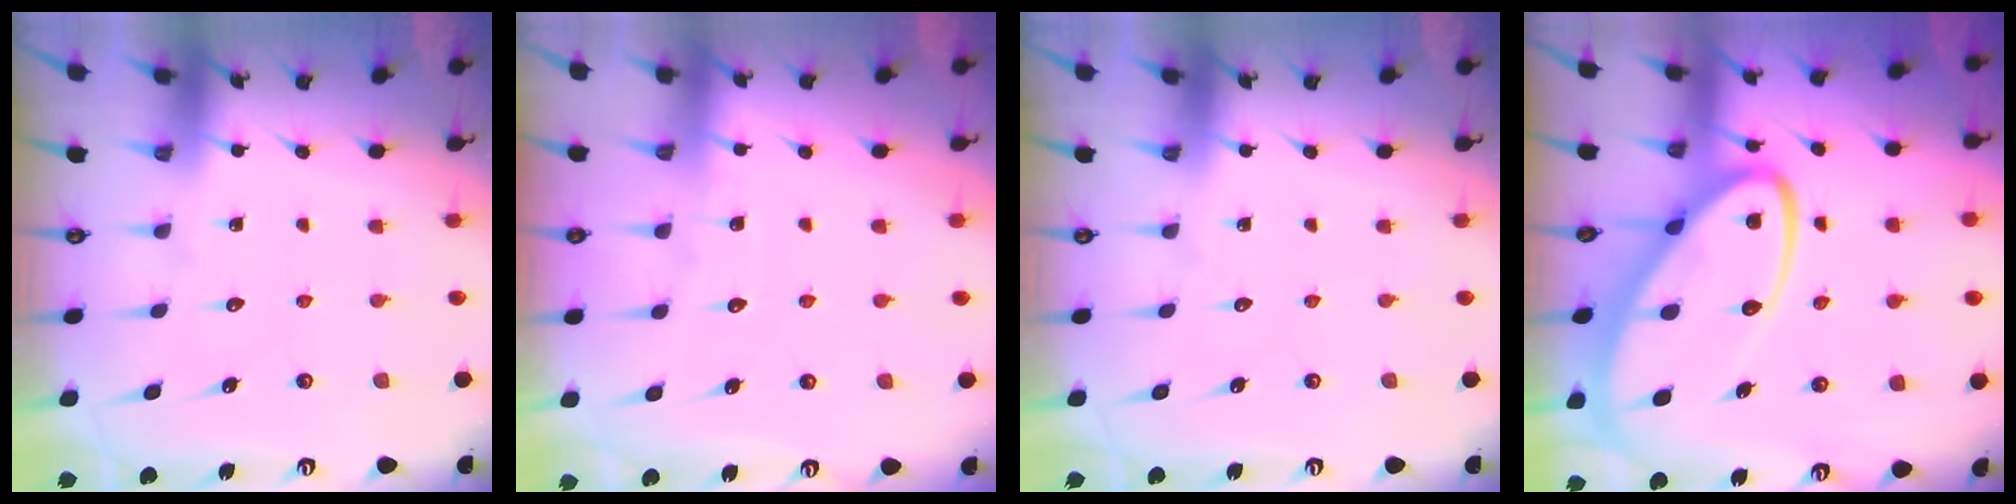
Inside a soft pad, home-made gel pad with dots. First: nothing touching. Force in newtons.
{"total": 3.0, "press": 3.0, "slide": 0.2}
{"total": 0.0}
{"total": 14.1, "press": 14.1, "slide": 1.2}